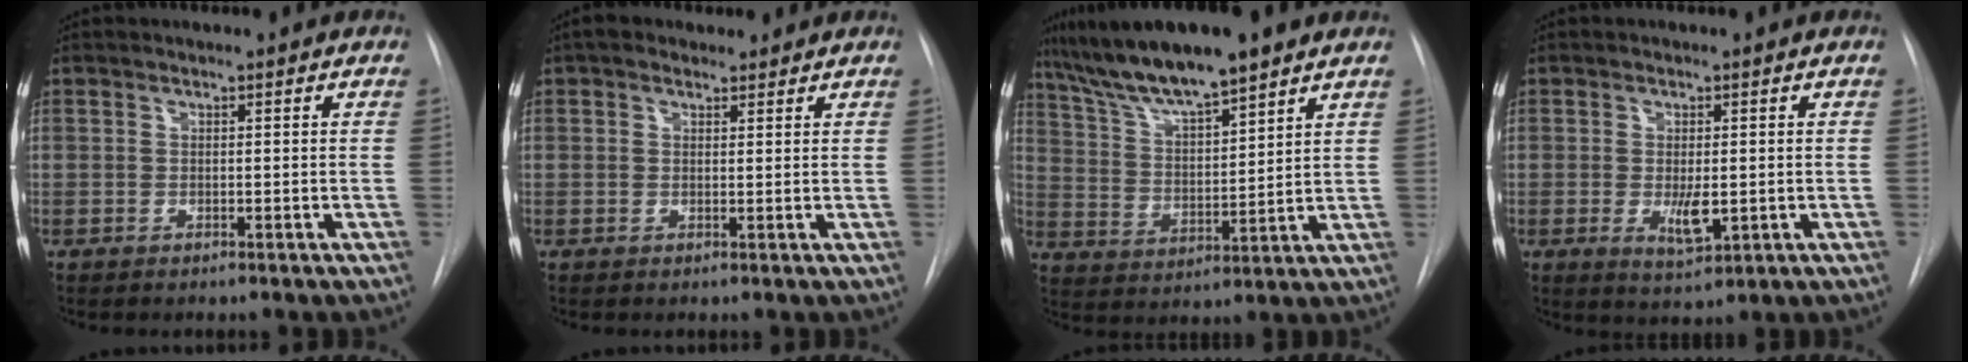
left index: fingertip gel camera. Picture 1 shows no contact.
{"total": 3.6, "force": [2.7, 2.0, 1.3], "torque": [-0.021, 0.025, 0.041]}
{"total": 13.7, "force": [10.8, 2.0, 8.2], "torque": [-0.148, 0.011, 0.195]}
{"total": 4.3, "force": [-0.5, 1.6, 3.9], "torque": [-0.068, -0.010, 0.000]}